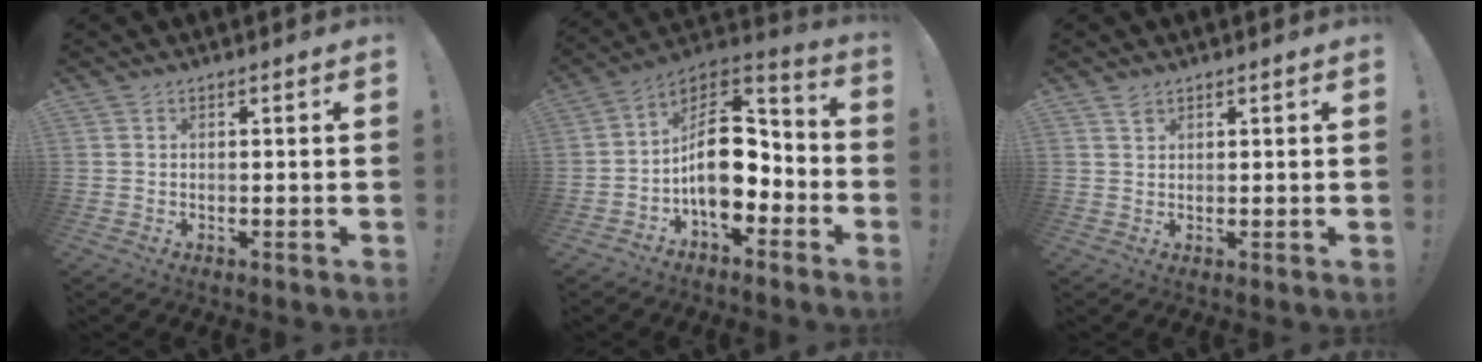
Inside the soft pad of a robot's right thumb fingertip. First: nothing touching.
{"total": 15.8, "force": [-2.4, 9.7, 12.3], "torque": [-0.186, 0.014, -0.034]}
{"total": 1.7, "force": [1.4, 0.9, 0.5], "torque": [-0.001, -0.007, 0.025]}